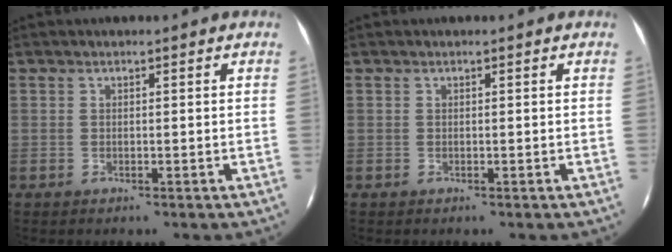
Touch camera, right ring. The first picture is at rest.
{"total": 0.0}